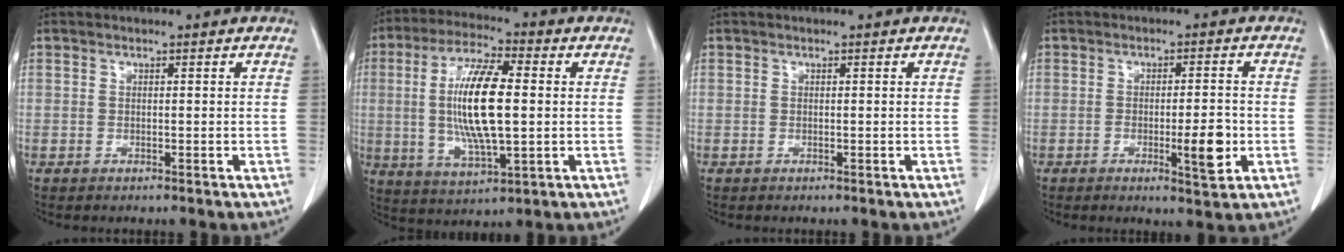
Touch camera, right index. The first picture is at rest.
{"total": 14.0, "force": [0.5, 3.1, 13.7], "torque": [-0.274, -0.001, 0.008]}
{"total": 0.0}
{"total": 5.6, "force": [-1.5, 1.0, 5.3], "torque": [-0.078, -0.005, -0.019]}